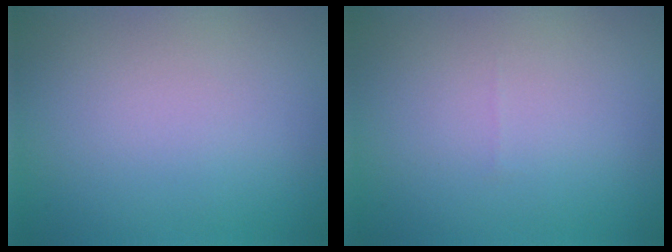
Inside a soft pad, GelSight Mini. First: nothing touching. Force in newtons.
{"total": 0.0}